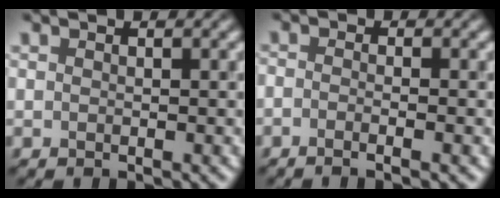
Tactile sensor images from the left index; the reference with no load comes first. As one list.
[{"total": 2.0, "force": [-1.3, 0.5, 1.4], "torque": [-0.011, 0.004, -0.020]}]